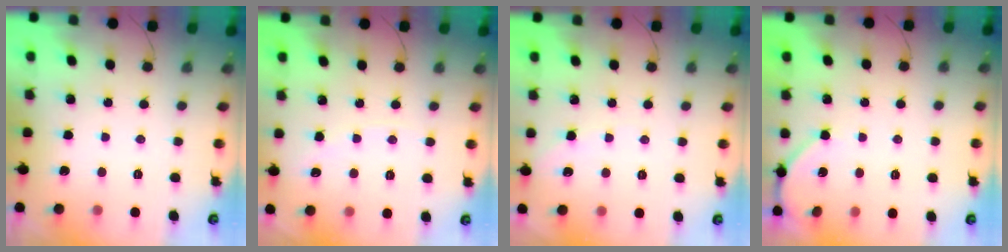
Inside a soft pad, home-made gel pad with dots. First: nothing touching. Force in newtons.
{"total": 3.7, "press": 3.7, "slide": 0.6}
{"total": 4.7, "press": 4.7, "slide": 0.7}
{"total": 4.2, "press": 4.2, "slide": 0.5}